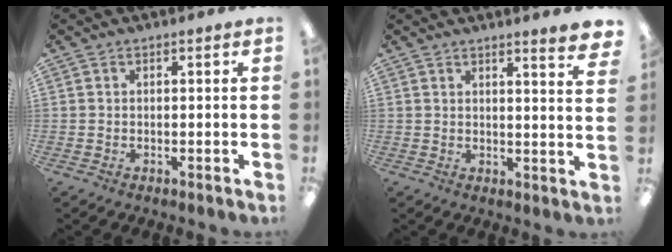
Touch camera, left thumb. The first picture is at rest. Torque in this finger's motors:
{"motor_torque": [-0.06, -0.10, 0.12, 0.19, 0.11]}